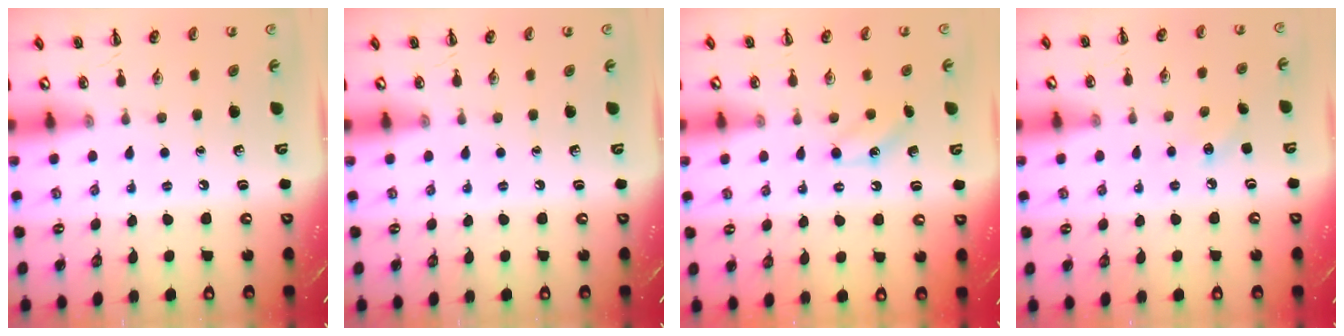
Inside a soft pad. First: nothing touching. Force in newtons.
{"total": 0.0}
{"total": 5.2, "press": 5.0, "slide": 1.3}
{"total": 4.4, "press": 4.2, "slide": 1.2}